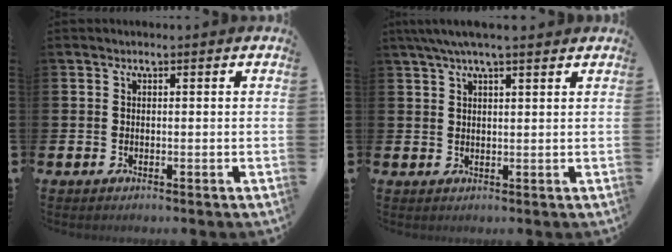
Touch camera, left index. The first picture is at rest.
{"total": 4.6, "force": [3.6, 0.7, 2.8], "torque": [-0.060, 0.000, 0.065]}